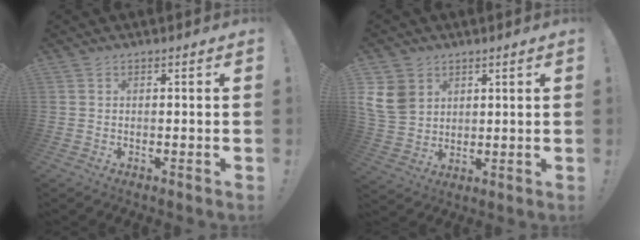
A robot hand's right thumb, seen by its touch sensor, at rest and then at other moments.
{"total": 10.3, "force": [4.2, 8.2, 4.6], "torque": [-0.085, -0.018, 0.088]}